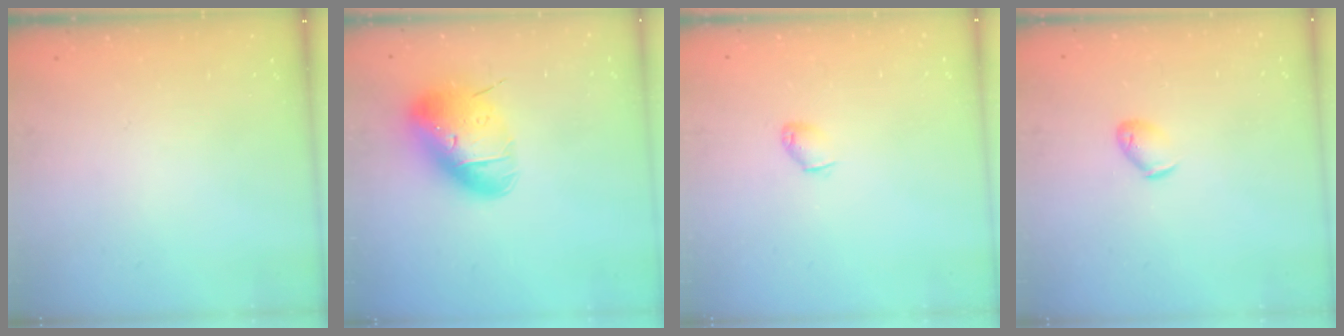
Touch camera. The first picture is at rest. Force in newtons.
{"total": 16.6, "press": 16.5, "slide": 2.5}
{"total": 3.3, "press": 3.2, "slide": 0.7}
{"total": 5.1, "press": 5.0, "slide": 1.1}